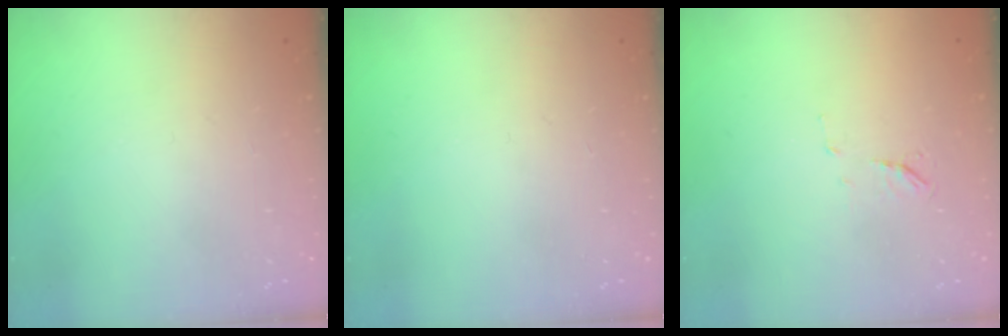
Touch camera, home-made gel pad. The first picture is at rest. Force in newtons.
{"total": 0.0}
{"total": 4.9, "press": 4.8, "slide": 1.3}